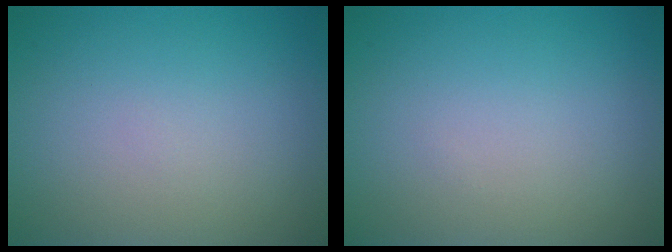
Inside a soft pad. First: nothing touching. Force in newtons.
{"total": 0.0}